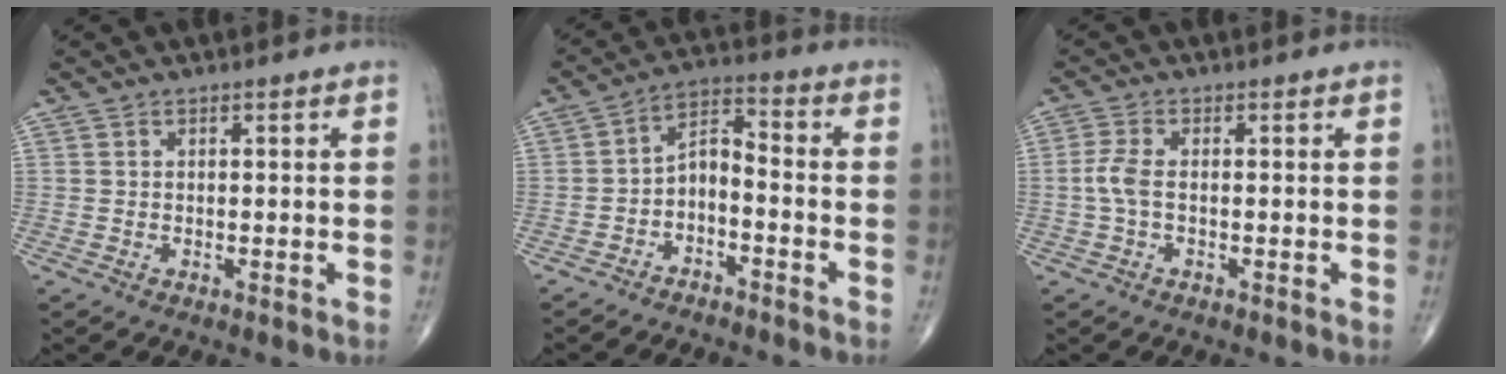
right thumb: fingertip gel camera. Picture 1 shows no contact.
{"total": 6.3, "force": [-3.3, 3.1, 4.4], "torque": [-0.071, 0.050, -0.065]}
{"total": 3.3, "force": [-0.4, 1.3, 3.0], "torque": [-0.080, 0.001, -0.014]}